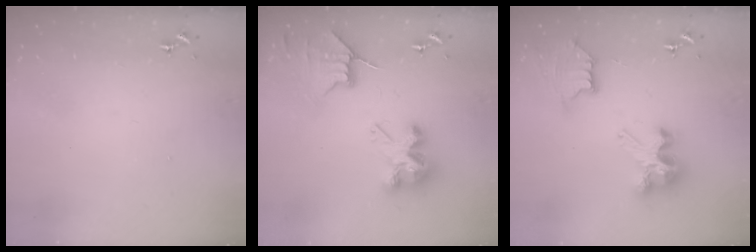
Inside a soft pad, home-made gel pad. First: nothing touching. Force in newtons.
{"total": 9.2, "press": 9.2, "slide": 0.6}
{"total": 11.0, "press": 11.0, "slide": 1.2}